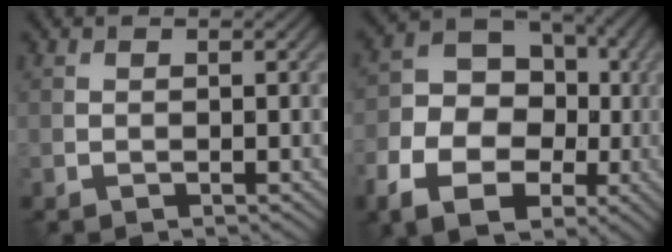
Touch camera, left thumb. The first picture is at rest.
{"total": 12.6, "force": [-4.0, 9.3, 7.4], "torque": [-0.141, -0.039, -0.078]}